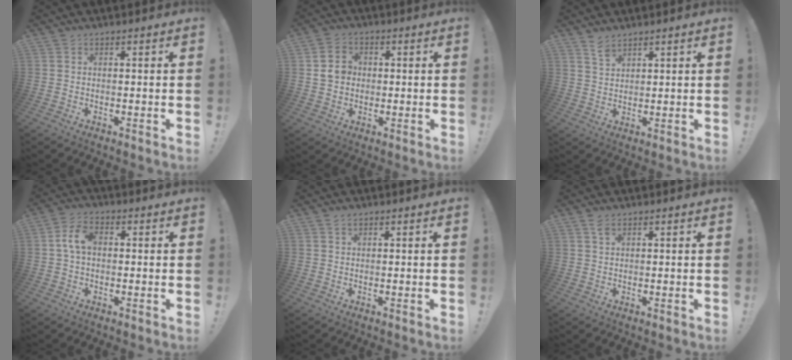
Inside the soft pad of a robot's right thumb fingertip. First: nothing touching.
{"total": 6.9, "force": [1.0, 6.0, 3.2], "torque": [-0.050, 0.010, 0.021]}
{"total": 4.3, "force": [3.5, 1.9, 1.8], "torque": [-0.020, -0.026, 0.063]}
{"total": 6.7, "force": [0.7, 4.2, 5.2], "torque": [-0.098, 0.012, 0.014]}
{"total": 1.0, "force": [0.8, 0.5, 0.5], "torque": [-0.007, 0.001, 0.014]}
{"total": 2.3, "force": [1.4, 0.9, 1.5], "torque": [-0.024, -0.002, 0.025]}